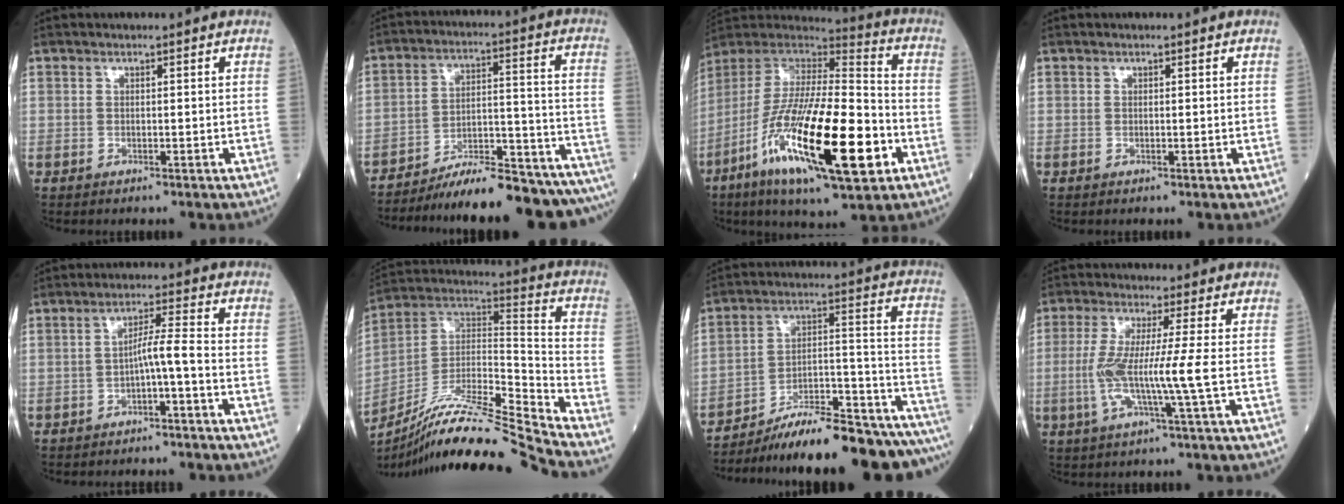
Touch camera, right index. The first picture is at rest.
{"total": 23.9, "force": [-21.7, 2.2, 9.7], "torque": [-0.078, 0.020, -0.309]}
{"total": 25.7, "force": [-9.7, 4.8, 23.3], "torque": [-0.443, -0.047, -0.170]}
{"total": 0.0}
{"total": 3.9, "force": [-1.7, -0.3, 3.5], "torque": [-0.060, 0.011, -0.027]}
{"total": 20.5, "force": [-18.5, -1.4, 8.9], "torque": [-0.182, 0.010, -0.330]}
{"total": 25.4, "force": [-22.9, 1.6, 10.8], "torque": [-0.085, 0.024, -0.333]}
{"total": 8.2, "force": [-1.2, -1.1, 8.0], "torque": [-0.162, -0.008, -0.025]}